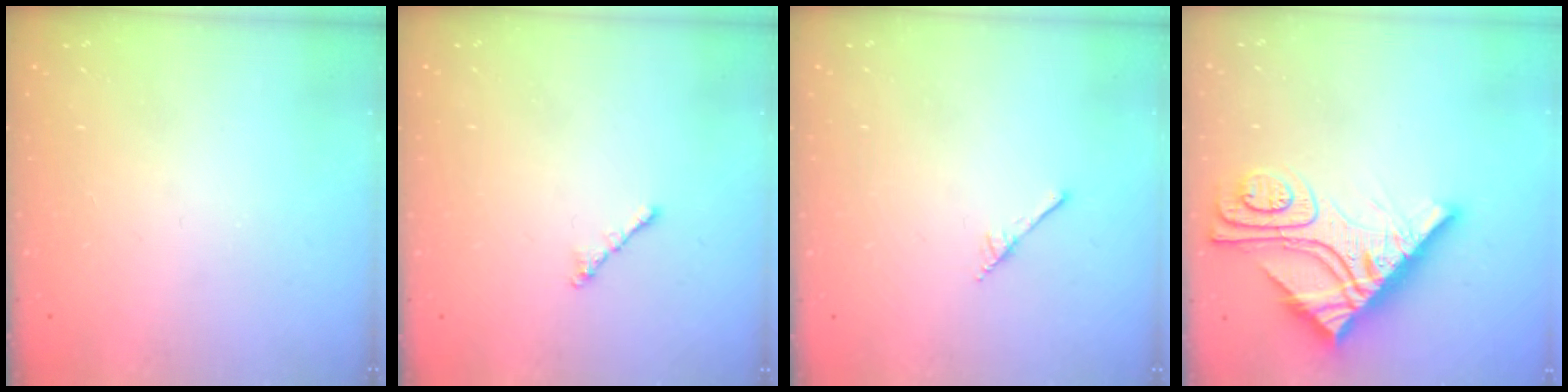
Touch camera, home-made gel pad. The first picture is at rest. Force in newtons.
{"total": 1.8, "press": 1.7, "slide": 0.6}
{"total": 1.7, "press": 1.7, "slide": 0.1}
{"total": 17.0, "press": 16.9, "slide": 1.4}